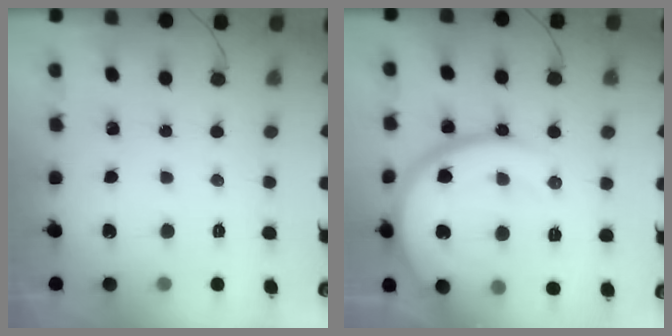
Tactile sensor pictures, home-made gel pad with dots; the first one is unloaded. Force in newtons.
{"total": 18.9, "press": 18.9, "slide": 1.2}